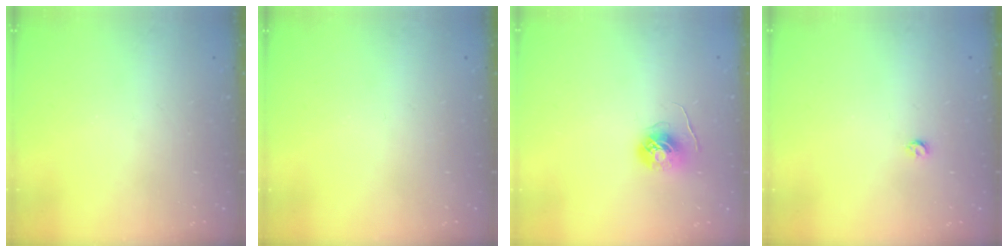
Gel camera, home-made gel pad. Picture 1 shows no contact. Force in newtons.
{"total": 0.0}
{"total": 5.9, "press": 5.9, "slide": 0.3}
{"total": 2.9, "press": 2.8, "slide": 0.5}